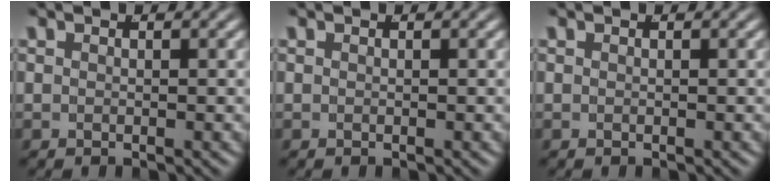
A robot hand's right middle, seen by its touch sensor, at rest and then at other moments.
{"total": 0.0}
{"total": 0.0}